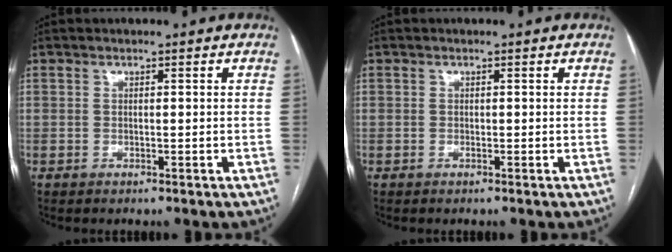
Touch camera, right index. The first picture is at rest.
{"total": 0.0}